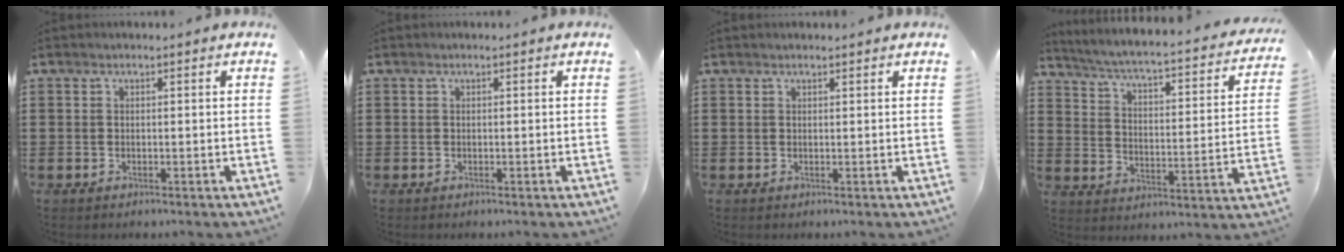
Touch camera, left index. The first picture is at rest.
{"total": 0.0}
{"total": 0.6, "force": [0.5, 0.2, 0.1], "torque": [-0.003, 0.000, 0.011]}
{"total": 3.0, "force": [2.5, -0.1, 1.7], "torque": [-0.050, -0.030, 0.028]}